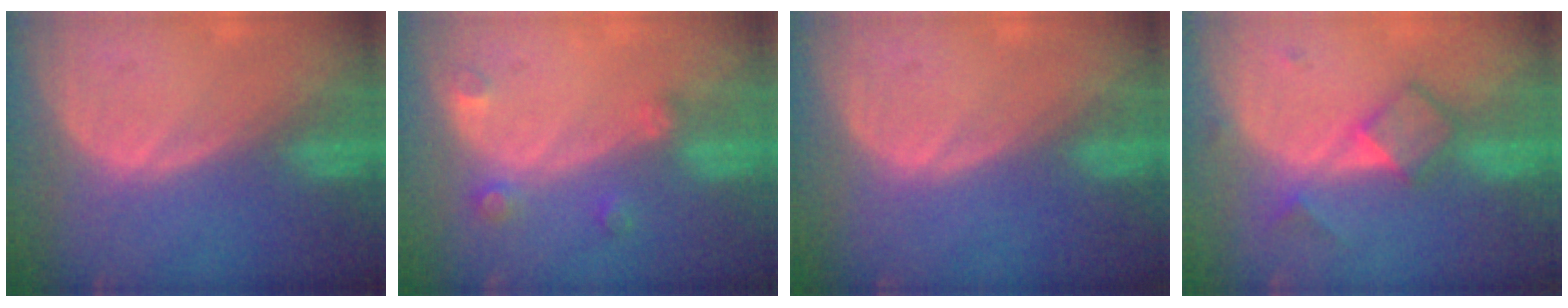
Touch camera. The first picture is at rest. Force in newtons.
{"total": 2.6, "press": 2.6, "slide": 0.3}
{"total": 0.0}
{"total": 4.9, "press": 4.7, "slide": 1.4}